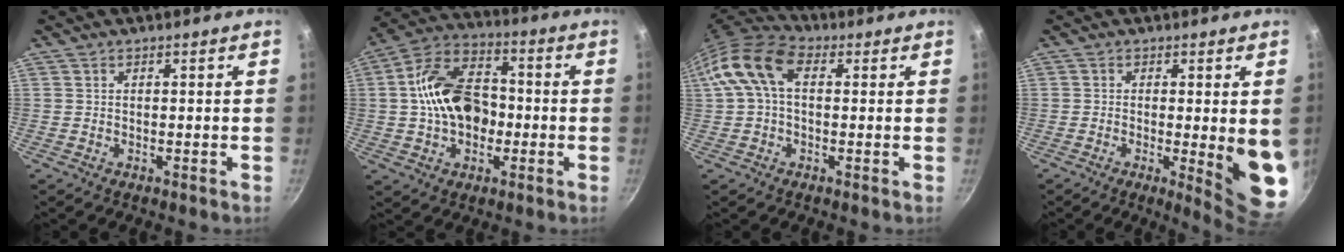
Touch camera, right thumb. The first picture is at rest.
{"total": 15.6, "force": [-0.8, 10.9, 11.1], "torque": [-0.164, 0.035, -0.028]}
{"total": 11.2, "force": [2.2, 6.9, 8.5], "torque": [-0.157, 0.028, 0.022]}
{"total": 10.2, "force": [-0.9, 2.2, 9.9], "torque": [-0.115, -0.020, -0.006]}